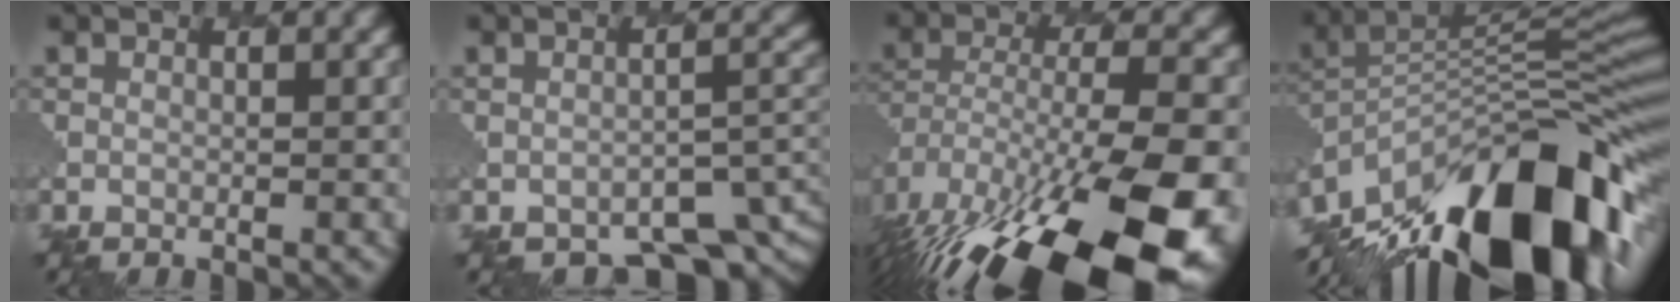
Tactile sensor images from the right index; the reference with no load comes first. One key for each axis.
{"total": 4.1, "fx": -3.5, "fy": 1.7, "fz": 1.4, "tx": -0.010, "ty": -0.006, "tz": -0.048}
{"total": 19.0, "fx": -11.4, "fy": 9.0, "fz": 12.3, "tx": -0.217, "ty": -0.059, "tz": -0.143}
{"total": 14.7, "fx": -8.9, "fy": 6.1, "fz": 10.0, "tx": -0.190, "ty": 0.026, "tz": -0.168}